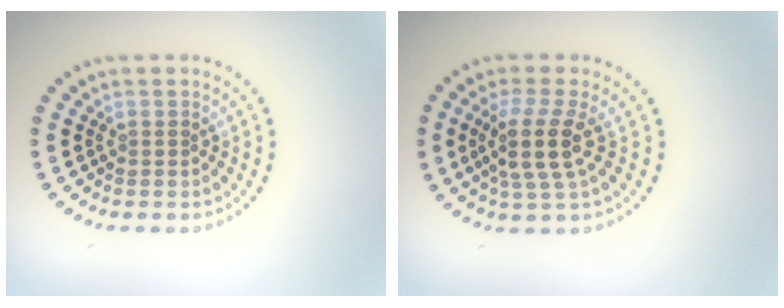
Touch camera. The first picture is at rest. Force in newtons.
{"total": 3.8, "press": 3.0, "slide": 2.3}